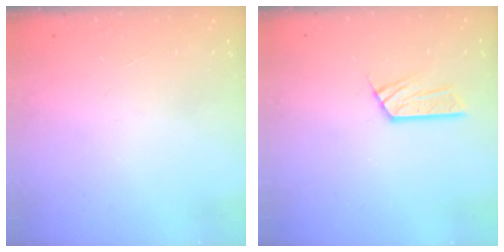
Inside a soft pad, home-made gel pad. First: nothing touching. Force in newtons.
{"total": 7.1, "press": 7.1, "slide": 0.5}